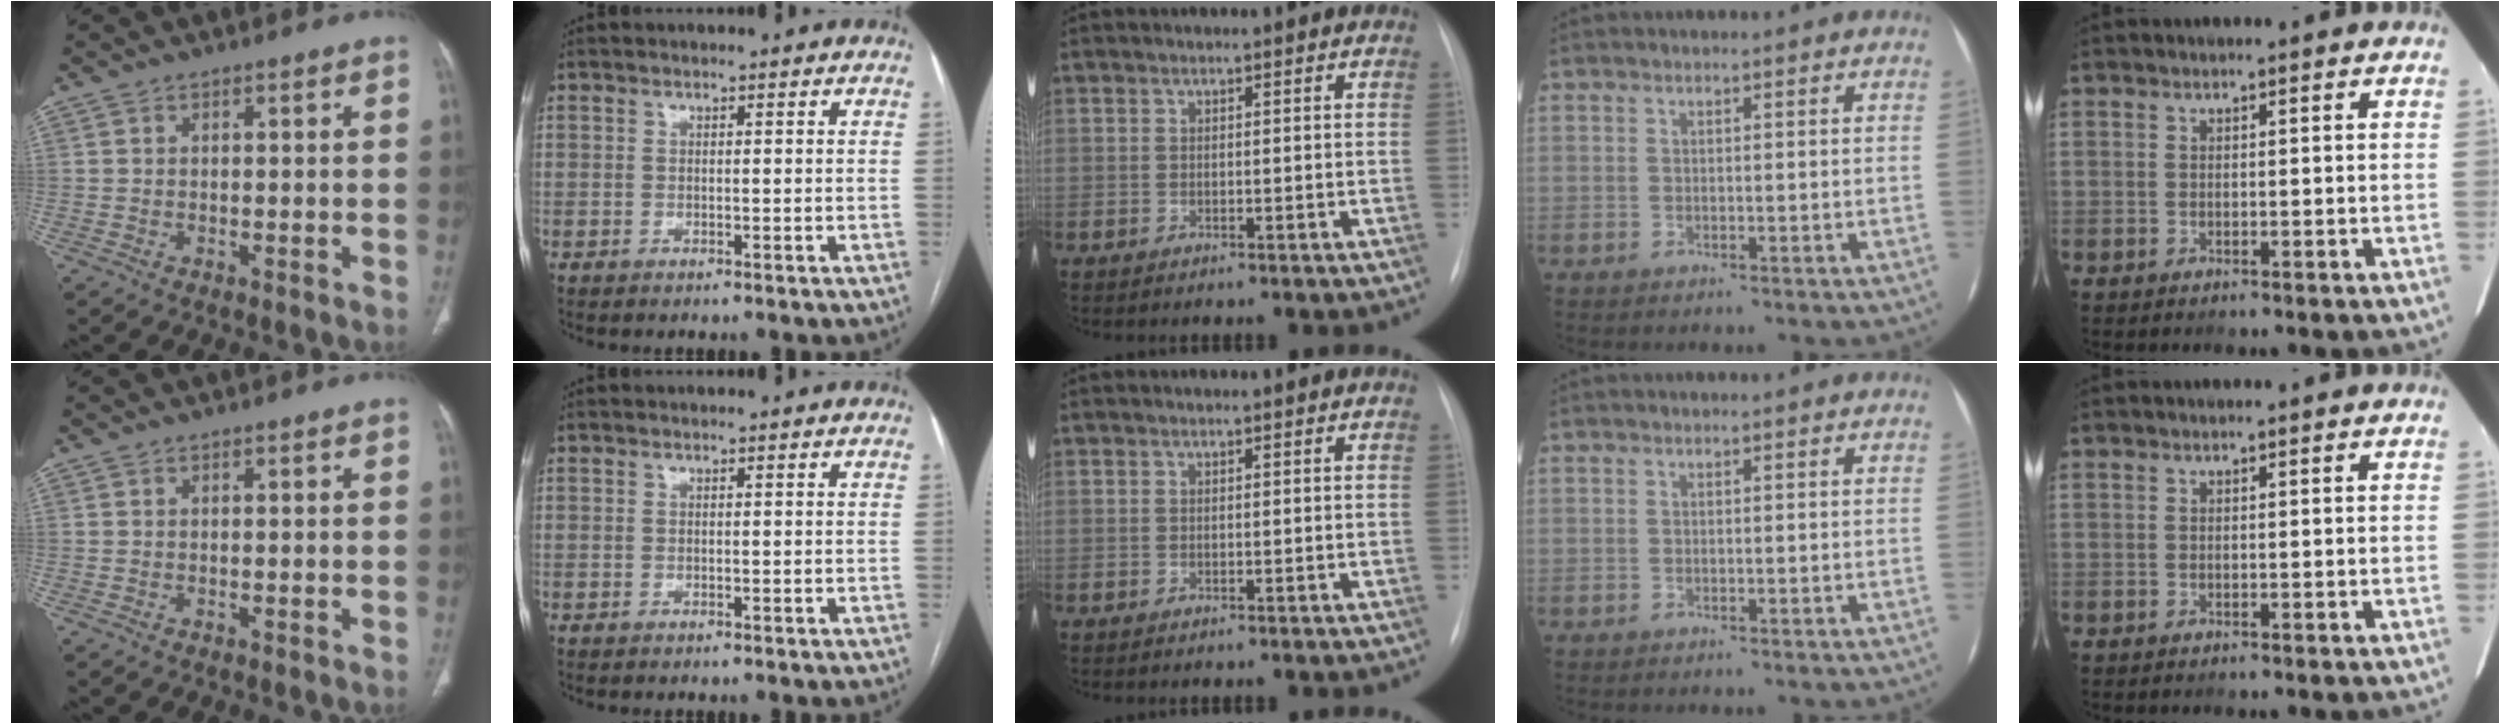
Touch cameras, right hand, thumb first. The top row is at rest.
{}